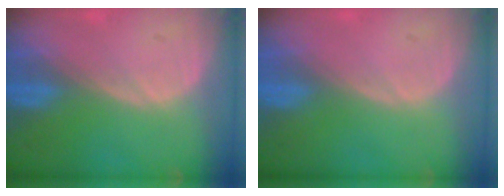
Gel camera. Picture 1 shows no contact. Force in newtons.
{"total": 0.0}